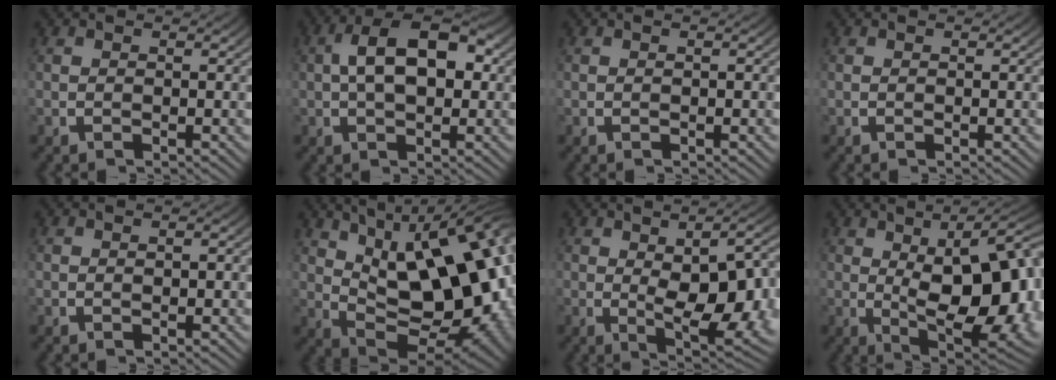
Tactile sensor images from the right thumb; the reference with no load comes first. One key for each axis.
{"total": 8.2, "fx": 1.2, "fy": 4.6, "fz": 6.7, "tx": -0.108, "ty": -0.003, "tz": 0.022}
{"total": 0.0}
{"total": 0.0}
{"total": 0.6, "fx": 0.0, "fy": 0.3, "fz": 0.6, "tx": -0.007, "ty": -0.002, "tz": 0.001}
{"total": 20.5, "fx": 2.3, "fy": 12.4, "fz": 16.2, "tx": -0.228, "ty": -0.026, "tz": 0.046}
{"total": 9.2, "fx": -0.4, "fy": 4.7, "fz": 8.0, "tx": -0.122, "ty": -0.030, "tz": 0.012}
{"total": 15.3, "fx": -0.3, "fy": 8.1, "fz": 13.0, "tx": -0.198, "ty": -0.045, "tz": 0.027}